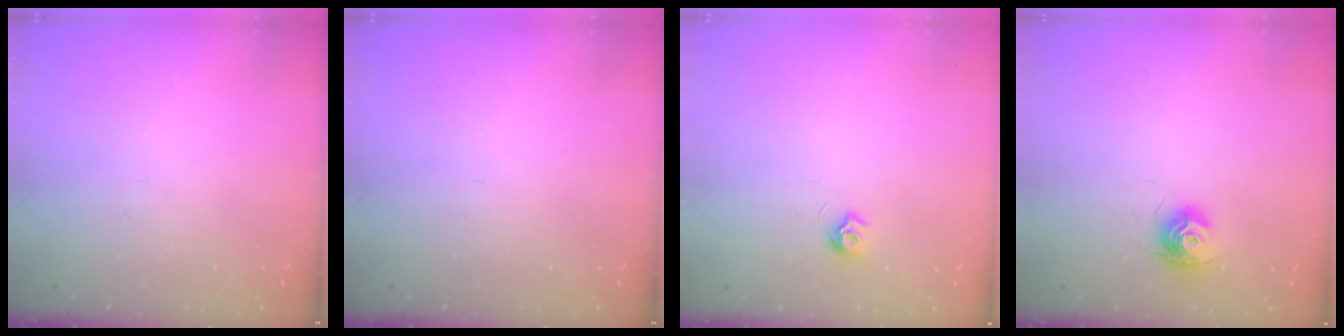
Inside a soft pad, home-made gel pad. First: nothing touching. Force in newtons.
{"total": 0.0}
{"total": 6.4, "press": 6.3, "slide": 0.6}
{"total": 10.6, "press": 10.6, "slide": 0.7}